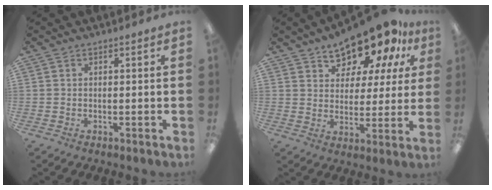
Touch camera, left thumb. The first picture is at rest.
{"total": 13.9, "force": [11.8, 5.7, 4.5], "torque": [-0.089, -0.088, 0.214]}